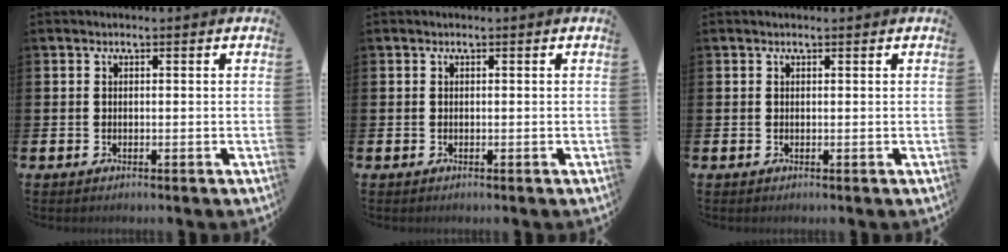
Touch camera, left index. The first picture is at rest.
{"total": 0.0}
{"total": 0.0}